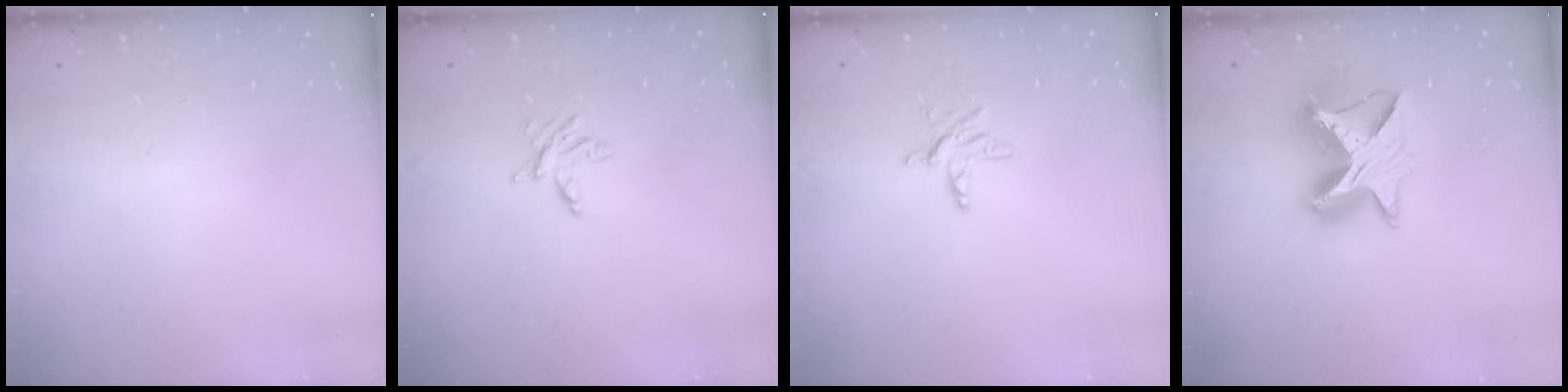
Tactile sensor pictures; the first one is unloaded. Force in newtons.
{"total": 3.4, "press": 3.4, "slide": 0.4}
{"total": 5.5, "press": 5.5, "slide": 0.3}
{"total": 10.9, "press": 10.9, "slide": 0.8}